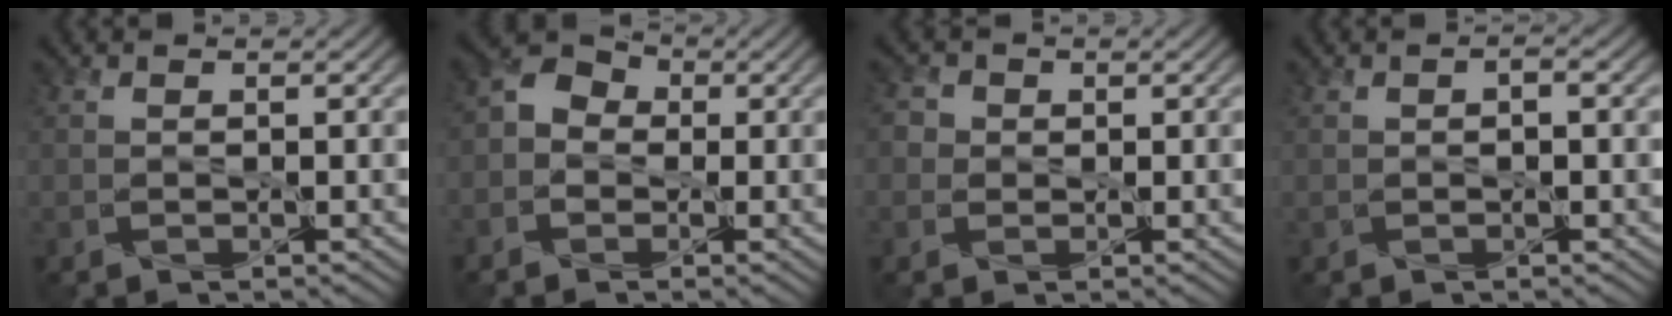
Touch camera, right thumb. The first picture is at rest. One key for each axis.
{"total": 4.3, "fx": -1.1, "fy": 3.6, "fz": 2.1, "tx": -0.059, "ty": 0.006, "tz": -0.026}
{"total": 2.3, "fx": 0.3, "fy": 2.2, "fz": 0.6, "tx": -0.020, "ty": 0.012, "tz": -0.003}
{"total": 0.8, "fx": 0.0, "fy": 0.4, "fz": 0.7, "tx": -0.010, "ty": -0.003, "tz": 0.005}